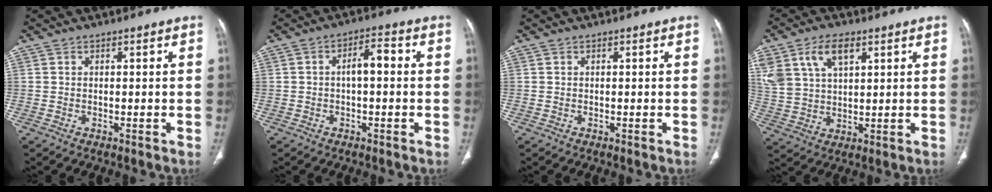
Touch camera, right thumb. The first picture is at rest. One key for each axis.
{"total": 4.5, "fx": -0.1, "fy": 1.9, "fz": 4.1, "tx": -0.065, "ty": 0.021, "tz": -0.006}
{"total": 0.0}
{"total": 12.7, "fx": 6.1, "fy": 7.5, "fz": 8.1, "tx": -0.165, "ty": -0.008, "tz": 0.125}